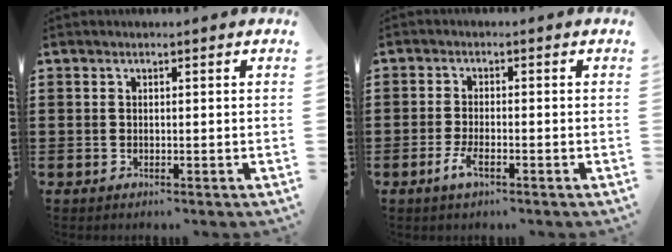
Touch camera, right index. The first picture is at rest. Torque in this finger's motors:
{"motor_torque": [1.59, 0.56, 0.09, 0.05]}